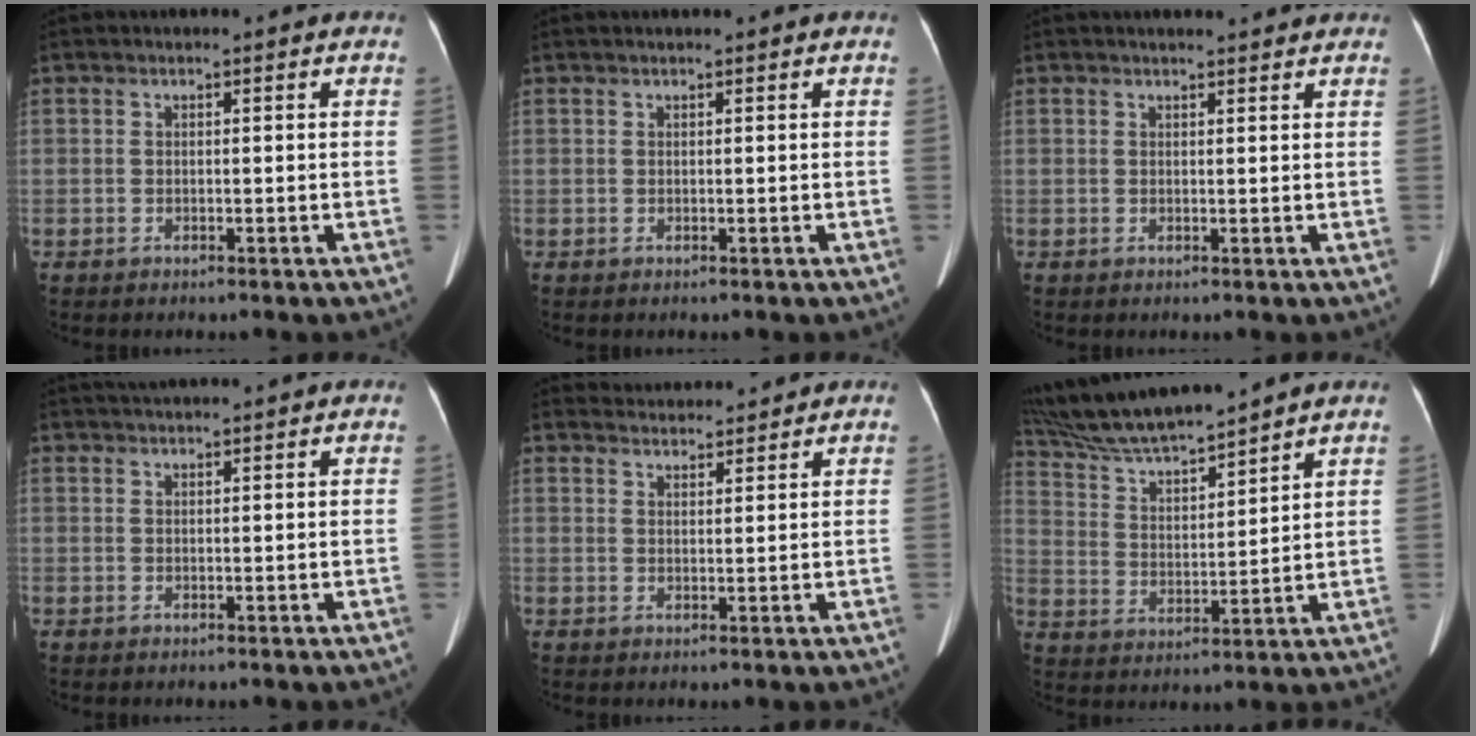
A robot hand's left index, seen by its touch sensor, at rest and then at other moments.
{"total": 1.5, "force": [1.3, 0.0, 0.7], "torque": [-0.009, 0.020, 0.024]}
{"total": 5.7, "force": [5.4, 0.7, 1.8], "torque": [-0.022, 0.019, 0.062]}
{"total": 4.2, "force": [4.0, -0.1, 1.5], "torque": [-0.020, 0.034, 0.064]}
{"total": 4.6, "force": [4.5, 0.9, 0.1], "torque": [-0.006, 0.024, 0.068]}
{"total": 13.7, "force": [12.6, 0.4, 5.4], "torque": [-0.110, 0.013, 0.238]}